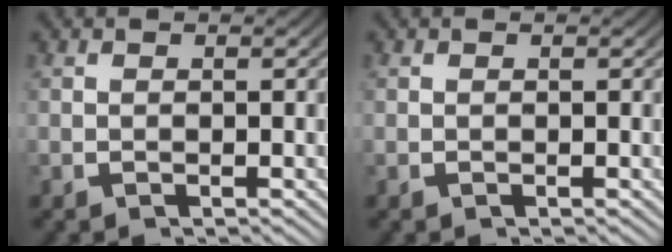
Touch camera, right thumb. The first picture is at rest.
{"total": 0.0}